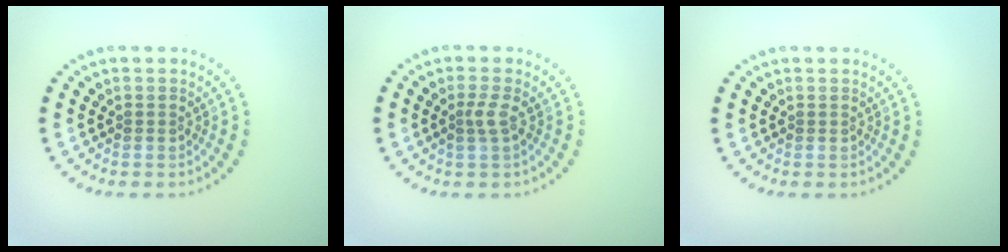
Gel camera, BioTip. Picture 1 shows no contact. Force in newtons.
{"total": 1.4, "press": 1.1, "slide": 0.9}
{"total": 0.0}